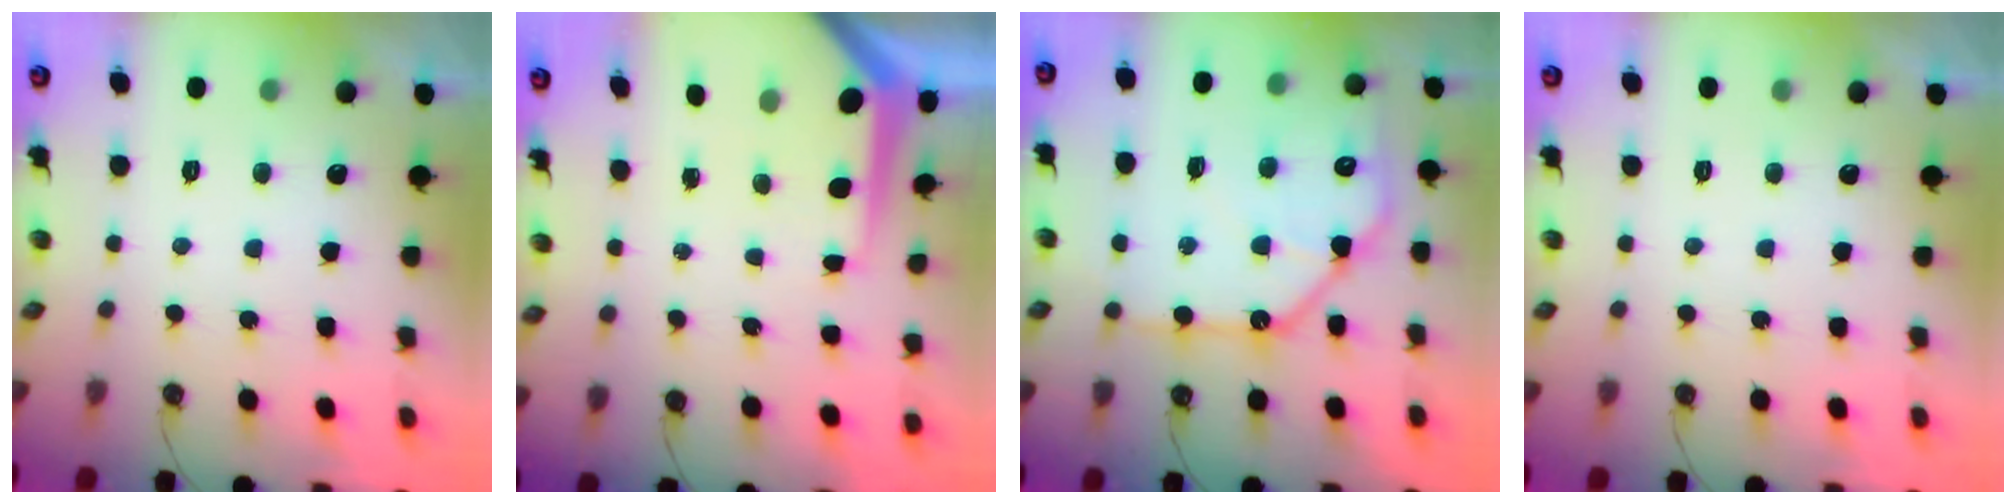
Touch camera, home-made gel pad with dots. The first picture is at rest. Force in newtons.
{"total": 6.6, "press": 6.6, "slide": 0.5}
{"total": 16.6, "press": 16.5, "slide": 1.4}
{"total": 0.0}